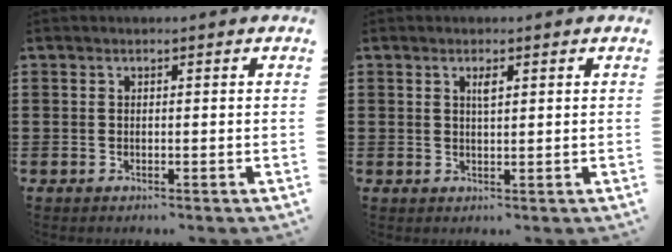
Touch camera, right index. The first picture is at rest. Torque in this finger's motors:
{"motor_torque": [0.31, -0.29, 0.00, 0.06]}